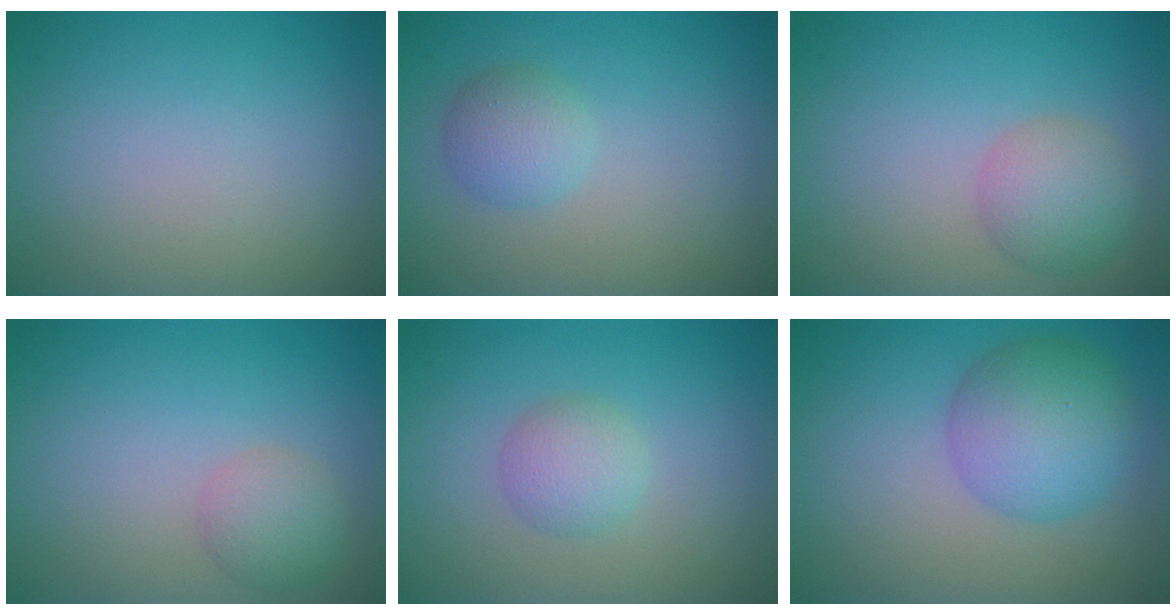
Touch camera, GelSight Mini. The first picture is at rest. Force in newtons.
{"total": 2.5, "press": 2.5, "slide": 0.1}
{"total": 3.4, "press": 3.4, "slide": 0.2}
{"total": 2.5, "press": 2.5, "slide": 0.1}
{"total": 2.4, "press": 2.4, "slide": 0.1}
{"total": 5.9, "press": 5.9, "slide": 0.1}